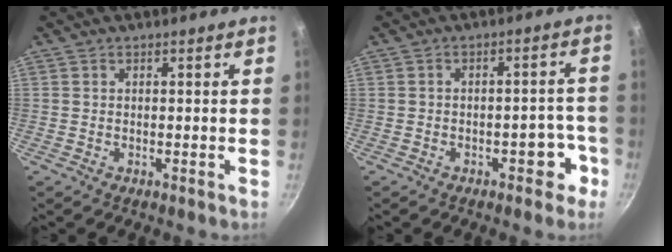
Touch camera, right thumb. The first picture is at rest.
{"total": 5.4, "force": [-2.9, 3.1, 3.4], "torque": [-0.001, 0.040, -0.028]}